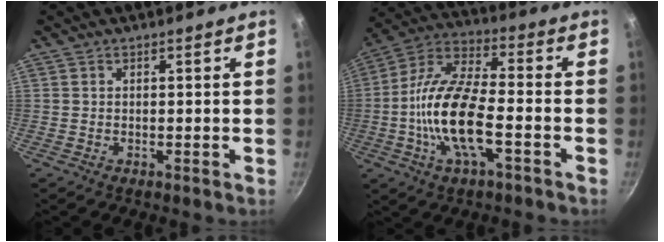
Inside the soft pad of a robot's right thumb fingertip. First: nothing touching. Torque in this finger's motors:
{"motor_torque": [2.48, 2.53, 1.77, -0.25, 0.62]}